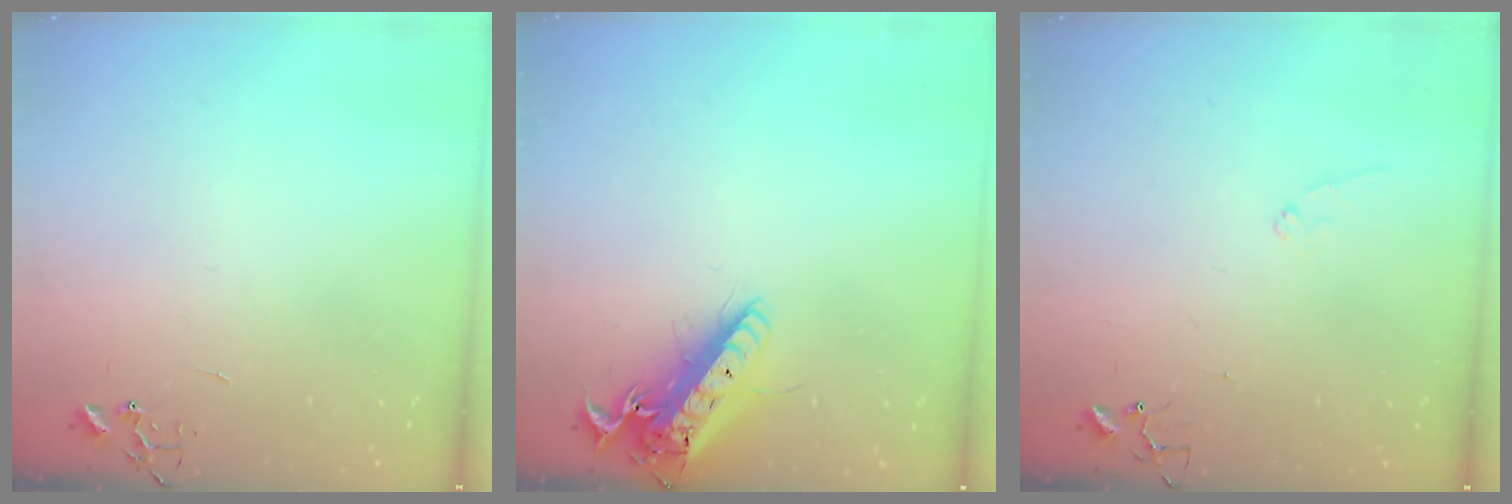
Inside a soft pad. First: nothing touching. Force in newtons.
{"total": 18.2, "press": 18.0, "slide": 3.0}
{"total": 6.8, "press": 6.8, "slide": 0.7}